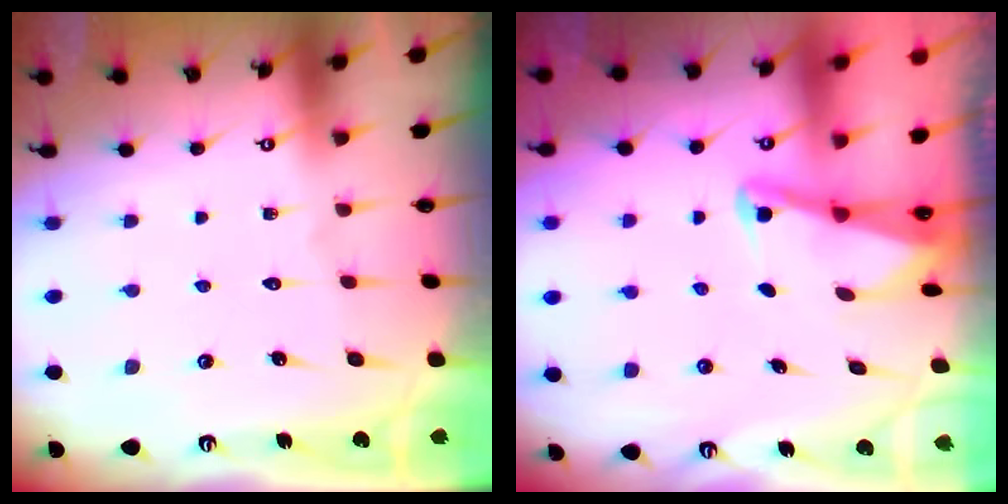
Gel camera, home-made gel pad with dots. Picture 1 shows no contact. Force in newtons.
{"total": 2.1, "press": 2.1, "slide": 0.3}